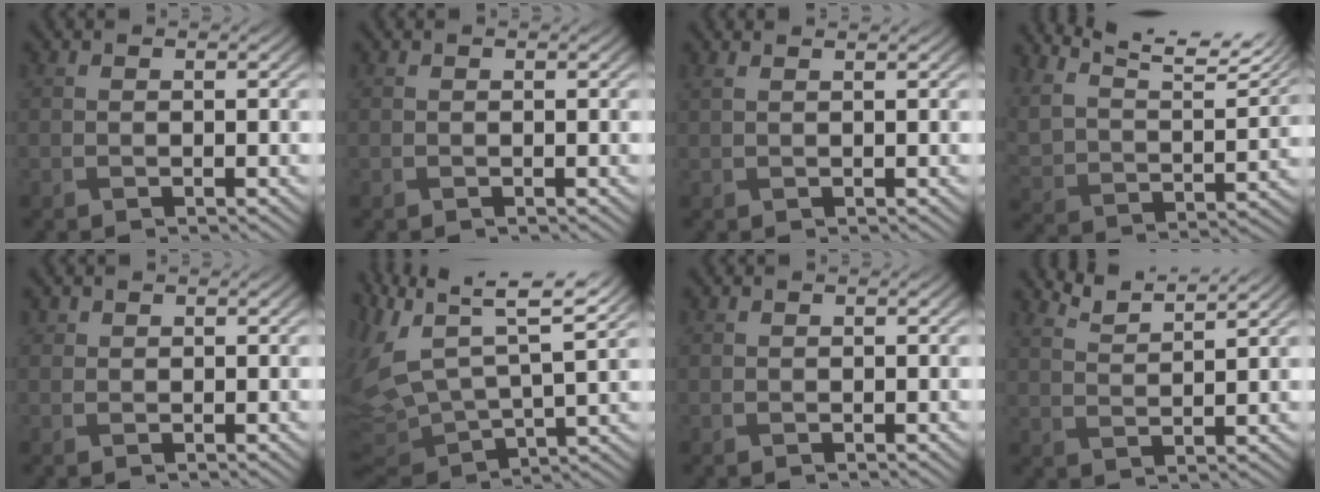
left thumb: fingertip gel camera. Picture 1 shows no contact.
{"total": 0.0}
{"total": 1.3, "force": [1.1, 0.1, 0.6], "torque": [-0.022, 0.001, 0.016]}
{"total": 11.2, "force": [9.2, 3.1, 5.7], "torque": [-0.146, -0.001, 0.161]}
{"total": 0.7, "force": [0.6, 0.5, 0.1], "torque": [0.000, -0.001, 0.012]}
{"total": 14.2, "force": [7.5, 5.0, 11.1], "torque": [-0.253, 0.017, 0.127]}
{"total": 0.0}
{"total": 4.2, "force": [3.7, 0.6, 1.8], "torque": [-0.041, 0.003, 0.080]}